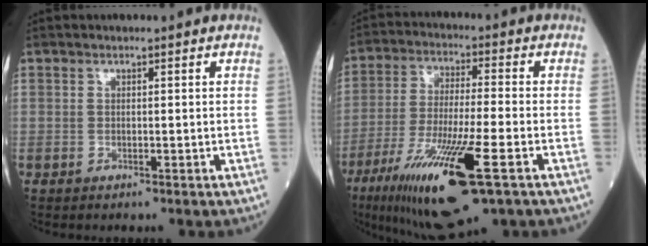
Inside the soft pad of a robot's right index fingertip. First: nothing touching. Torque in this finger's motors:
{"motor_torque": [2.03, -0.11, 1.06, 0.21]}